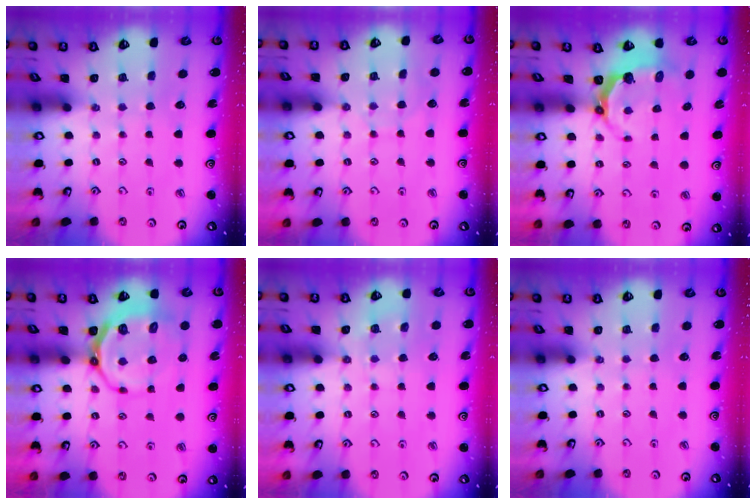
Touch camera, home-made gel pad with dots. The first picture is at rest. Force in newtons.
{"total": 6.0, "press": 6.0, "slide": 0.5}
{"total": 4.8, "press": 3.3, "slide": 3.4}
{"total": 11.7, "press": 11.2, "slide": 3.2}
{"total": 5.8, "press": 5.7, "slide": 0.6}
{"total": 0.0}